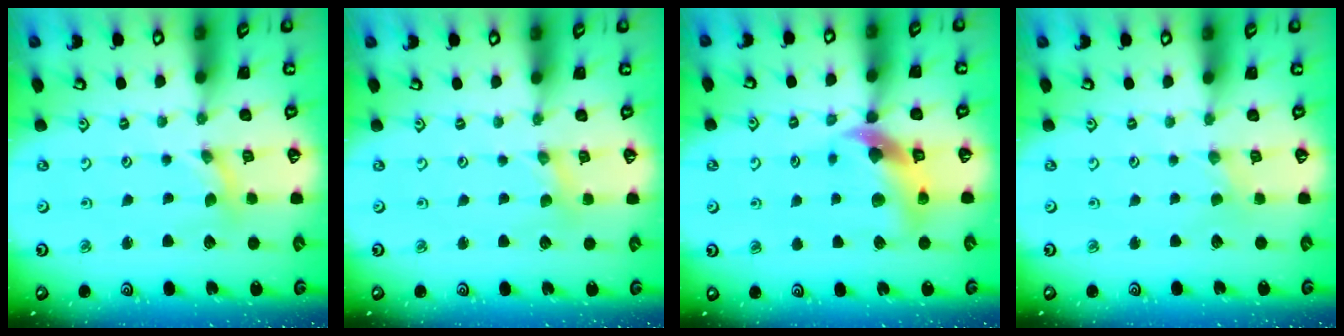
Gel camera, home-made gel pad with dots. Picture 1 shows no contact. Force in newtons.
{"total": 0.6, "press": 0.5, "slide": 0.1}
{"total": 10.2, "press": 10.1, "slide": 1.6}
{"total": 0.0}